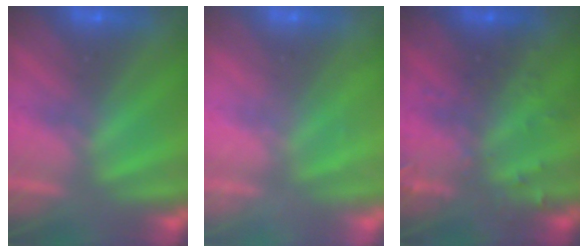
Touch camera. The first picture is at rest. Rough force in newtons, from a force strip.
{"total": 2.2}
{"total": 3.0}